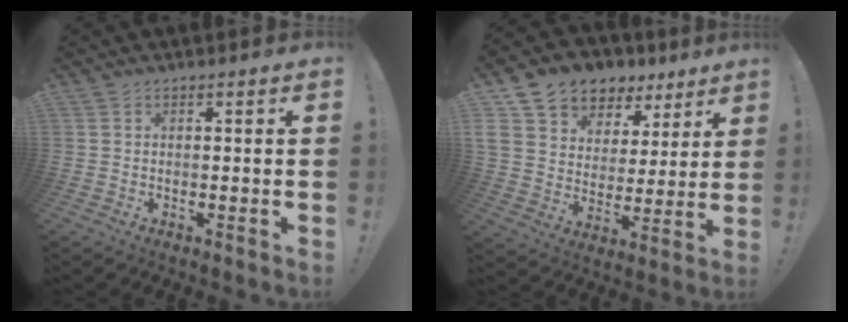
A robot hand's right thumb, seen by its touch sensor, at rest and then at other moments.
{"total": 9.7, "force": [6.0, 7.2, 2.5], "torque": [-0.034, -0.050, 0.117]}